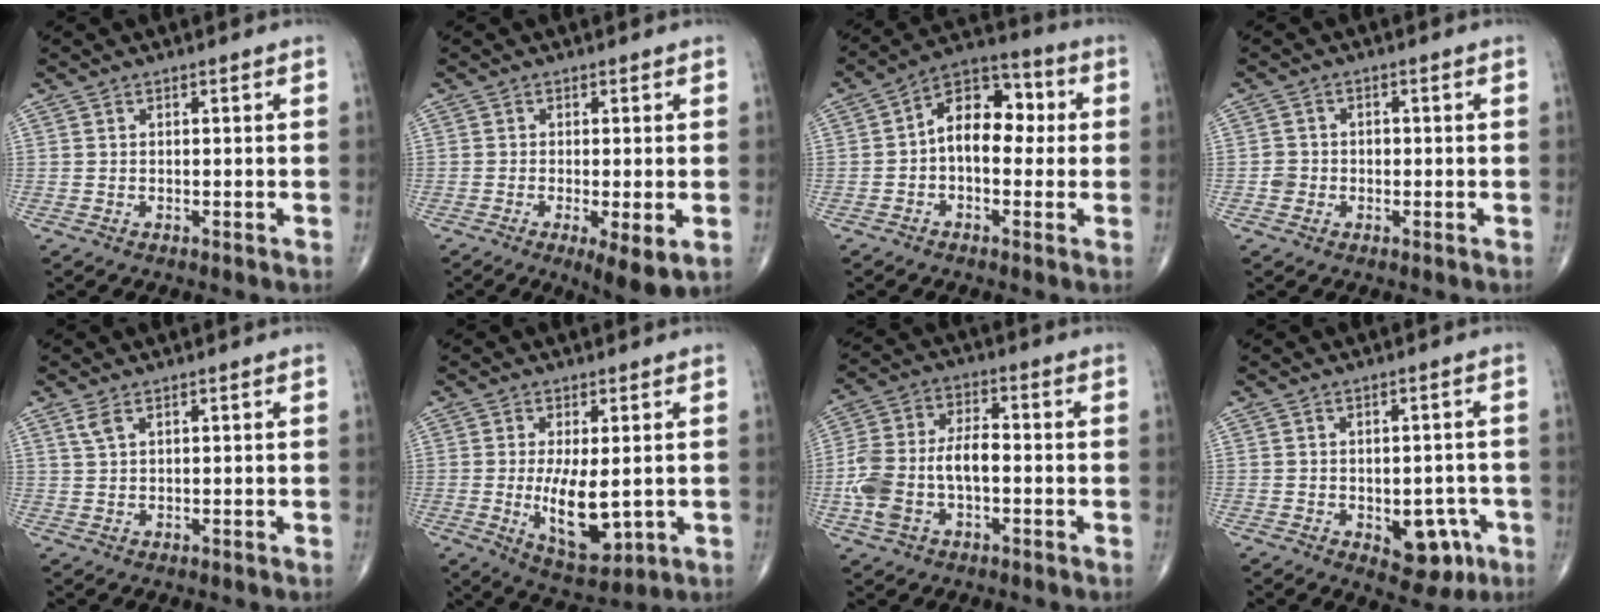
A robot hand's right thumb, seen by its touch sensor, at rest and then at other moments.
{"total": 6.5, "force": [-1.9, 1.6, 6.0], "torque": [-0.100, -0.020, -0.031]}
{"total": 11.7, "force": [0.4, 7.4, 9.1], "torque": [-0.109, 0.037, -0.008]}
{"total": 2.4, "force": [-0.6, 2.3, 0.5], "torque": [0.005, 0.012, -0.014]}
{"total": 2.0, "force": [1.2, 0.8, 1.4], "torque": [-0.035, 0.005, 0.032]}
{"total": 9.7, "force": [-0.6, 4.0, 8.8], "torque": [-0.140, -0.025, 0.006]}
{"total": 12.0, "force": [-2.3, 6.7, 9.7], "torque": [-0.208, 0.030, -0.045]}
{"total": 7.8, "force": [-2.7, 4.7, 5.6], "torque": [-0.034, 0.012, -0.025]}